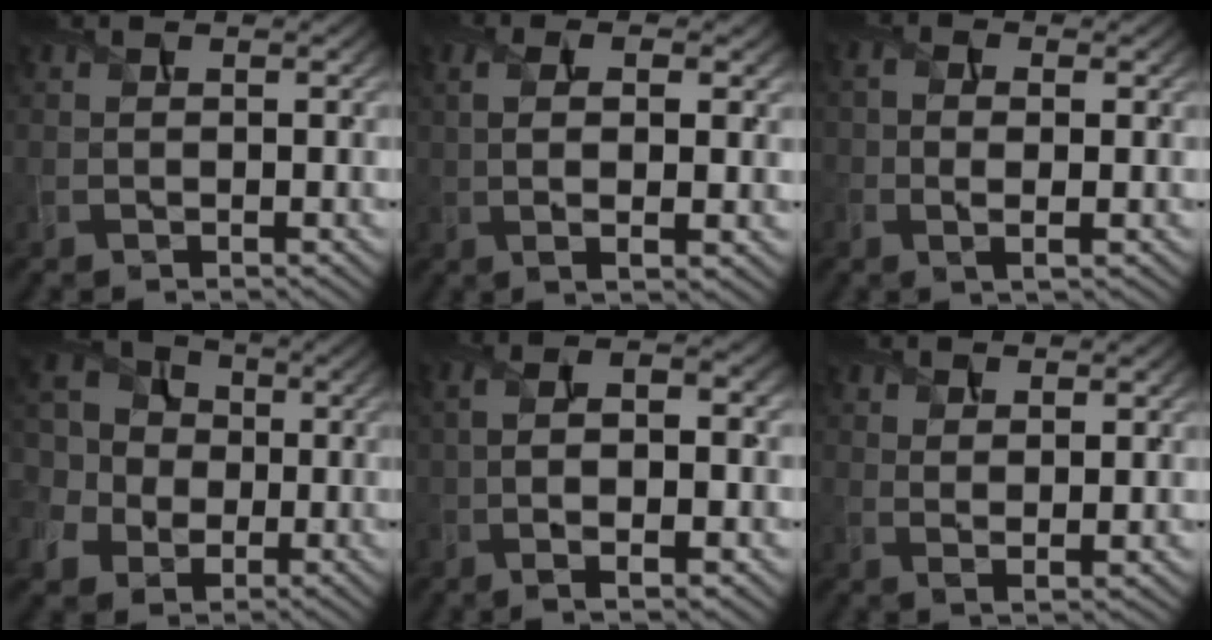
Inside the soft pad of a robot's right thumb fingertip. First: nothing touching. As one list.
[{"total": 5.0, "force": [0.5, 1.5, 4.7], "torque": [-0.095, -0.002, 0.011]}, {"total": 2.9, "force": [-0.5, 1.5, 2.4], "torque": [-0.055, -0.006, -0.010]}, {"total": 10.7, "force": [0.7, 9.0, 5.7], "torque": [-0.169, 0.014, -0.018]}, {"total": 7.6, "force": [-1.1, 2.8, 7.0], "torque": [-0.141, -0.006, -0.014]}, {"total": 2.3, "force": [1.5, 0.7, 1.7], "torque": [-0.037, -0.009, 0.031]}]